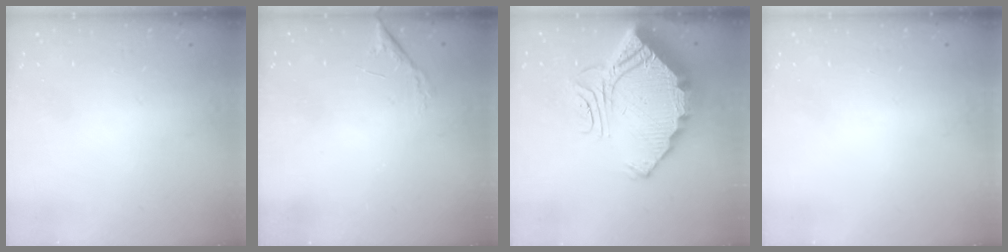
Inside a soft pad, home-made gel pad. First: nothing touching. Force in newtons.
{"total": 6.0, "press": 6.0, "slide": 0.2}
{"total": 20.4, "press": 20.3, "slide": 1.8}
{"total": 0.0}